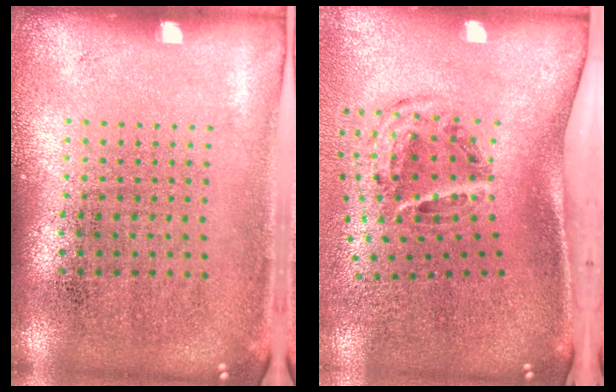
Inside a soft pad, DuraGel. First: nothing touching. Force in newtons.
{"total": 2.1, "press": 1.2, "slide": 1.7}